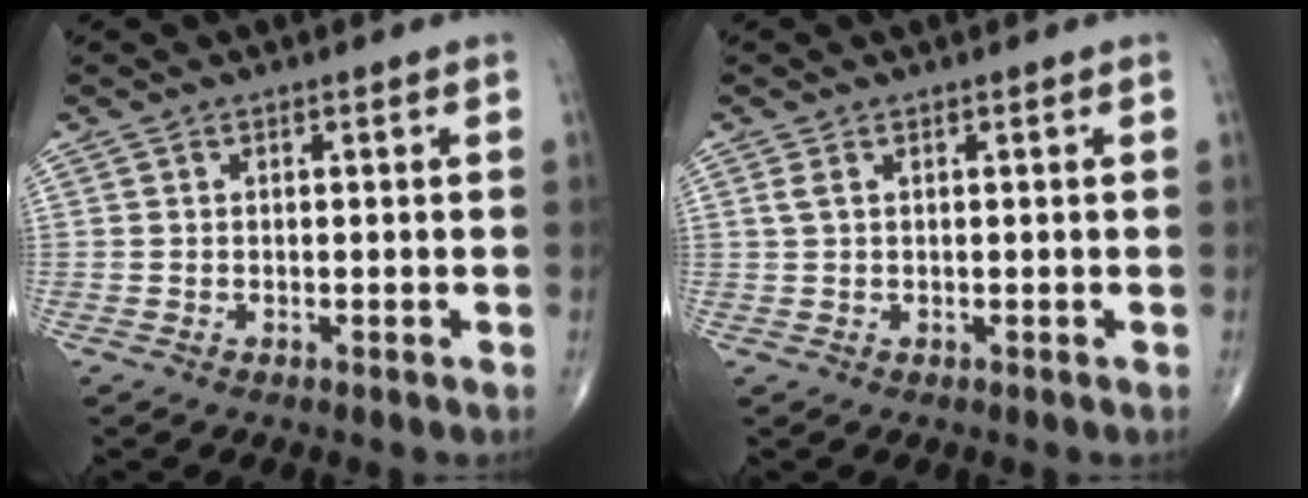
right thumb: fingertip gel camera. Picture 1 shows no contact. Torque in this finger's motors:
{"motor_torque": [-0.16, 0.04, 0.14, -0.06, 0.00]}